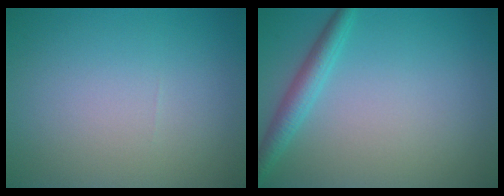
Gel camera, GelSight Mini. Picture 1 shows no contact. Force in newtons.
{"total": 2.5, "press": 2.5, "slide": 0.1}